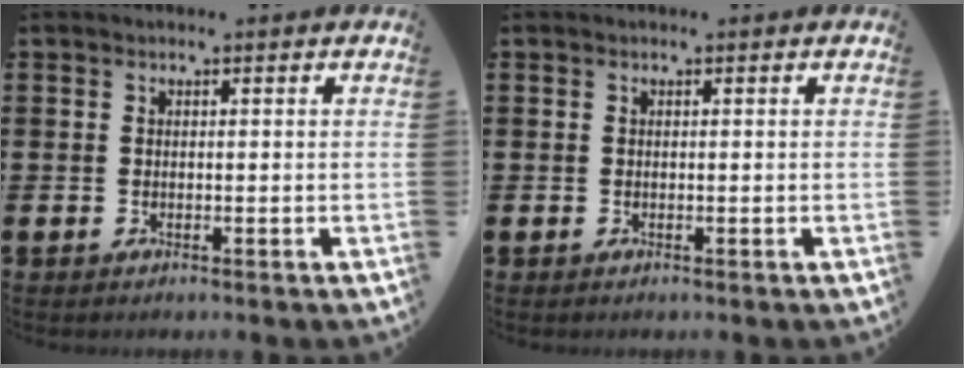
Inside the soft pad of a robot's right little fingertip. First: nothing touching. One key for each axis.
{"total": 0.0}